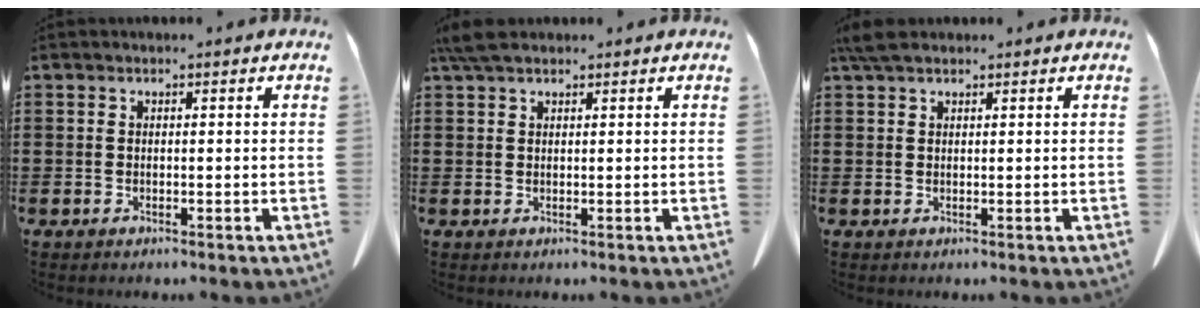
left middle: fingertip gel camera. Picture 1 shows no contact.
{"total": 3.4, "force": [2.4, 1.2, 2.0], "torque": [-0.047, 0.008, 0.047]}
{"total": 3.0, "force": [2.1, 1.2, 1.7], "torque": [-0.041, 0.006, 0.041]}